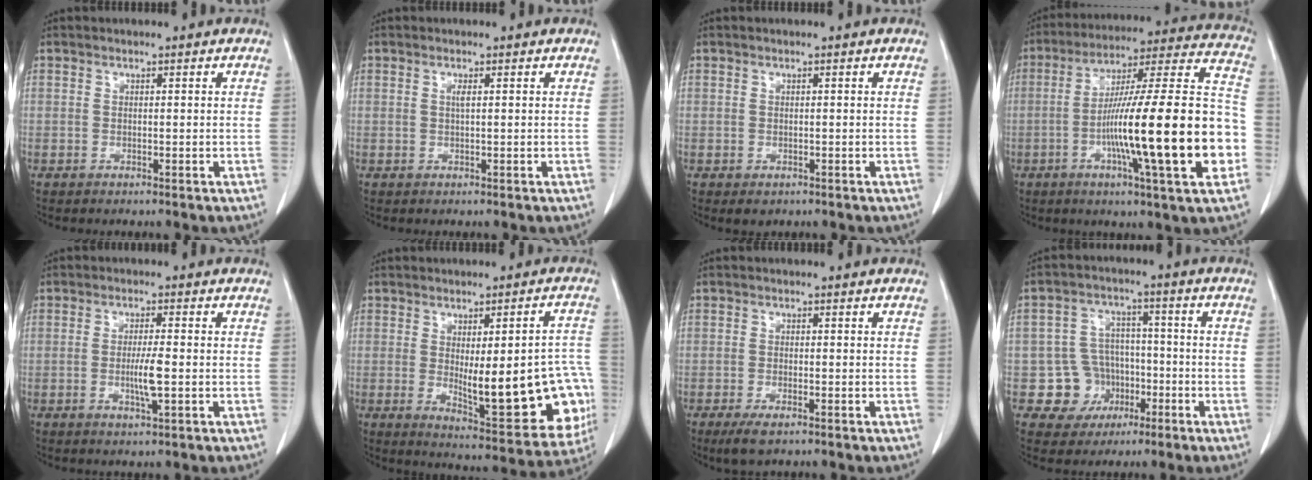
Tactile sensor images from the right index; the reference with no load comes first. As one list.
[{"total": 0.8, "force": [0.2, 0.0, 0.8], "torque": [-0.018, 0.001, 0.004]}, {"total": 1.3, "force": [-0.6, 1.1, 0.5], "torque": [-0.005, 0.002, -0.002]}, {"total": 25.1, "force": [-5.9, 0.9, 24.3], "torque": [-0.333, 0.002, -0.101]}, {"total": 4.0, "force": [-0.7, 0.1, 4.0], "torque": [-0.075, -0.005, -0.012]}, {"total": 19.8, "force": [-2.8, 5.5, 18.8], "torque": [-0.165, 0.010, -0.008]}, {"total": 3.0, "force": [-1.8, 0.8, 2.2], "torque": [-0.045, -0.005, -0.028]}, {"total": 7.6, "force": [-2.5, 7.1, 0.7], "torque": [0.003, 0.019, -0.029]}]